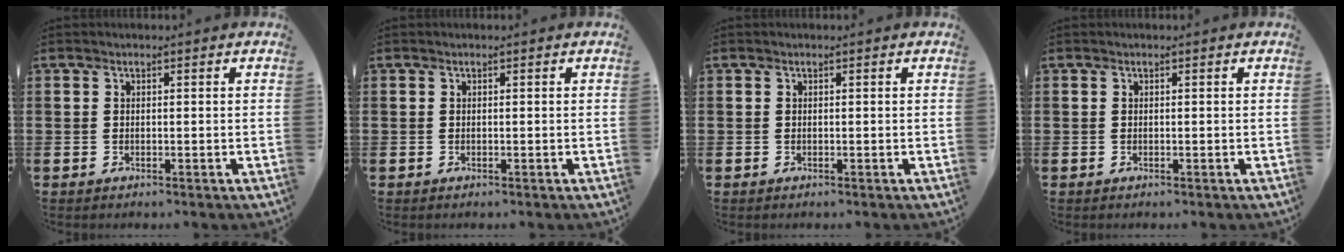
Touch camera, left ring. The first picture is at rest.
{"total": 0.0}
{"total": 0.0}
{"total": 0.0}